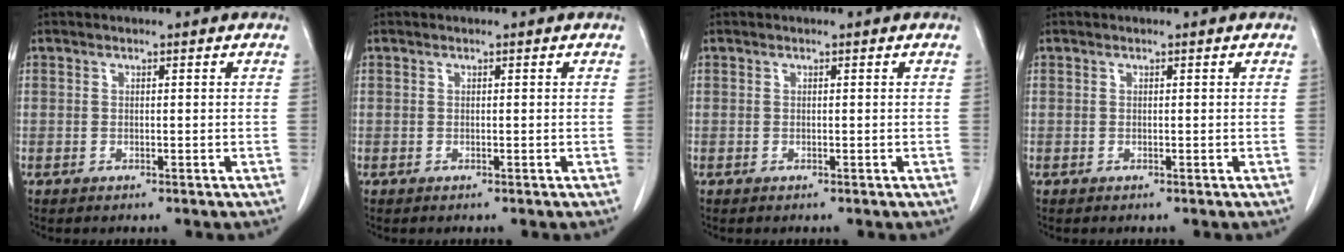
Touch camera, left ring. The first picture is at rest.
{"total": 0.0}
{"total": 0.0}
{"total": 0.0}